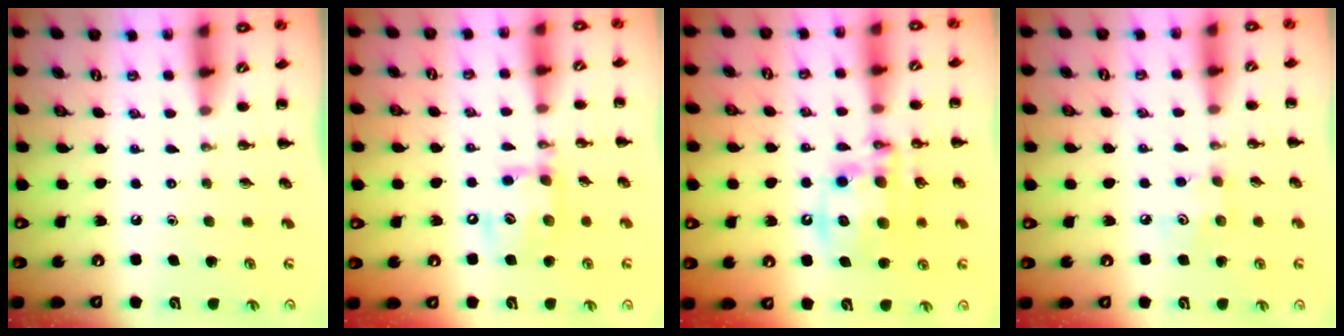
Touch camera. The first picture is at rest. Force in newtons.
{"total": 12.2, "press": 12.1, "slide": 1.8}
{"total": 13.9, "press": 13.6, "slide": 2.9}
{"total": 4.0, "press": 3.9, "slide": 1.1}